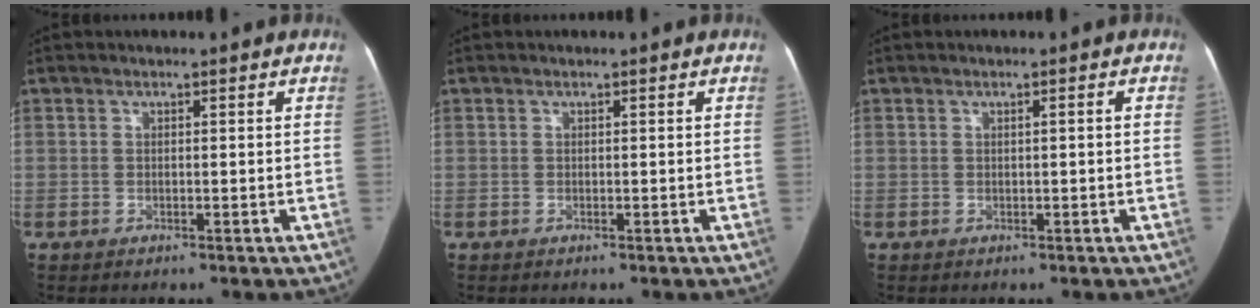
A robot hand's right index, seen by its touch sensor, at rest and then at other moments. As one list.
[{"total": 0.0}, {"total": 0.8, "force": [0.0, 0.1, 0.8], "torque": [-0.011, 0.004, 0.003]}]